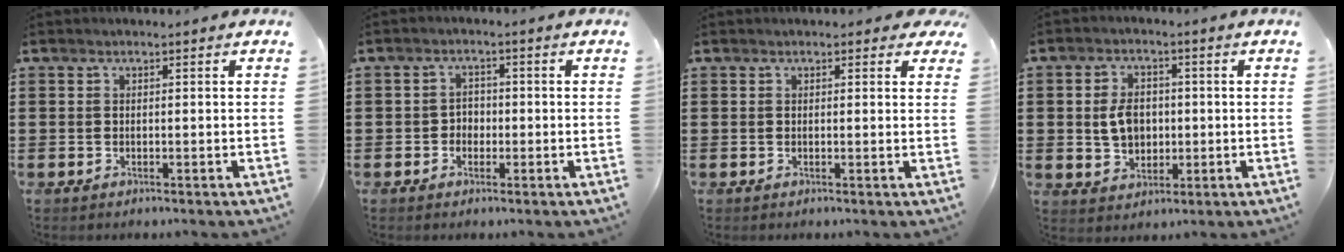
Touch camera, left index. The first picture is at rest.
{"total": 2.1, "force": [-0.8, 1.8, 0.8], "torque": [-0.021, 0.006, -0.019]}
{"total": 1.1, "force": [0.7, 0.7, 0.5], "torque": [-0.006, 0.003, 0.011]}
{"total": 5.6, "force": [0.1, 4.1, 3.8], "torque": [-0.073, 0.006, -0.006]}